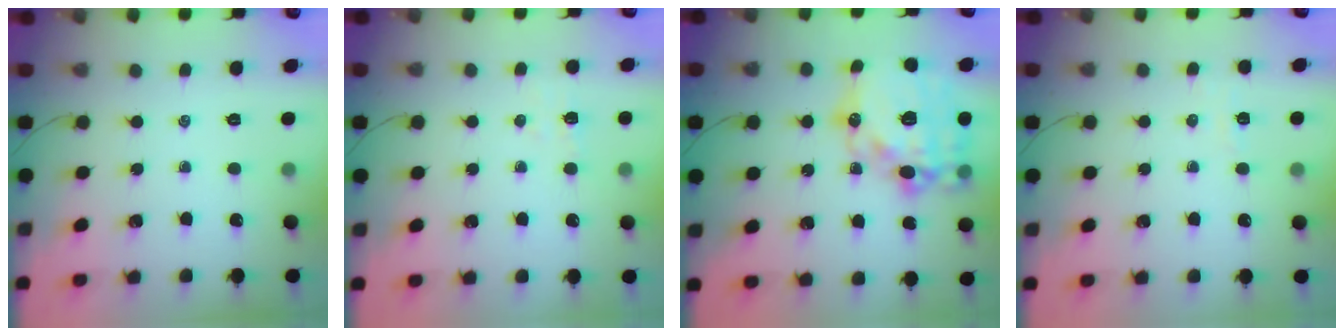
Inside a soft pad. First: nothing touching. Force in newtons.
{"total": 3.5, "press": 3.4, "slide": 0.8}
{"total": 24.0, "press": 23.7, "slide": 4.1}
{"total": 3.4, "press": 3.3, "slide": 0.7}